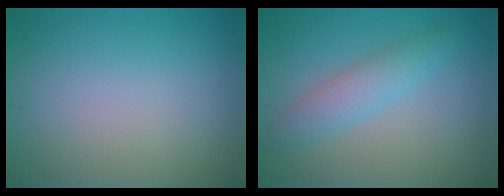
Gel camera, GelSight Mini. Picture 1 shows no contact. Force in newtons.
{"total": 2.7, "press": 2.7, "slide": 0.1}